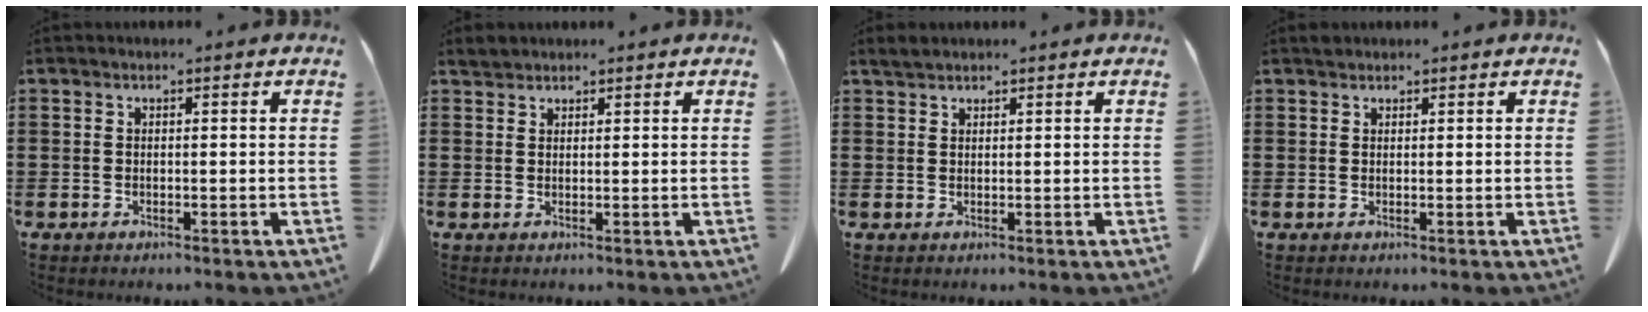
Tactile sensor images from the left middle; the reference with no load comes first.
{"total": 1.6, "force": [1.6, 0.3, 0.1], "torque": [-0.007, 0.000, 0.033]}
{"total": 1.5, "force": [1.5, 0.3, 0.4], "torque": [-0.012, 0.000, 0.030]}
{"total": 0.8, "force": [0.8, 0.3, 0.0], "torque": [-0.003, -0.001, 0.017]}